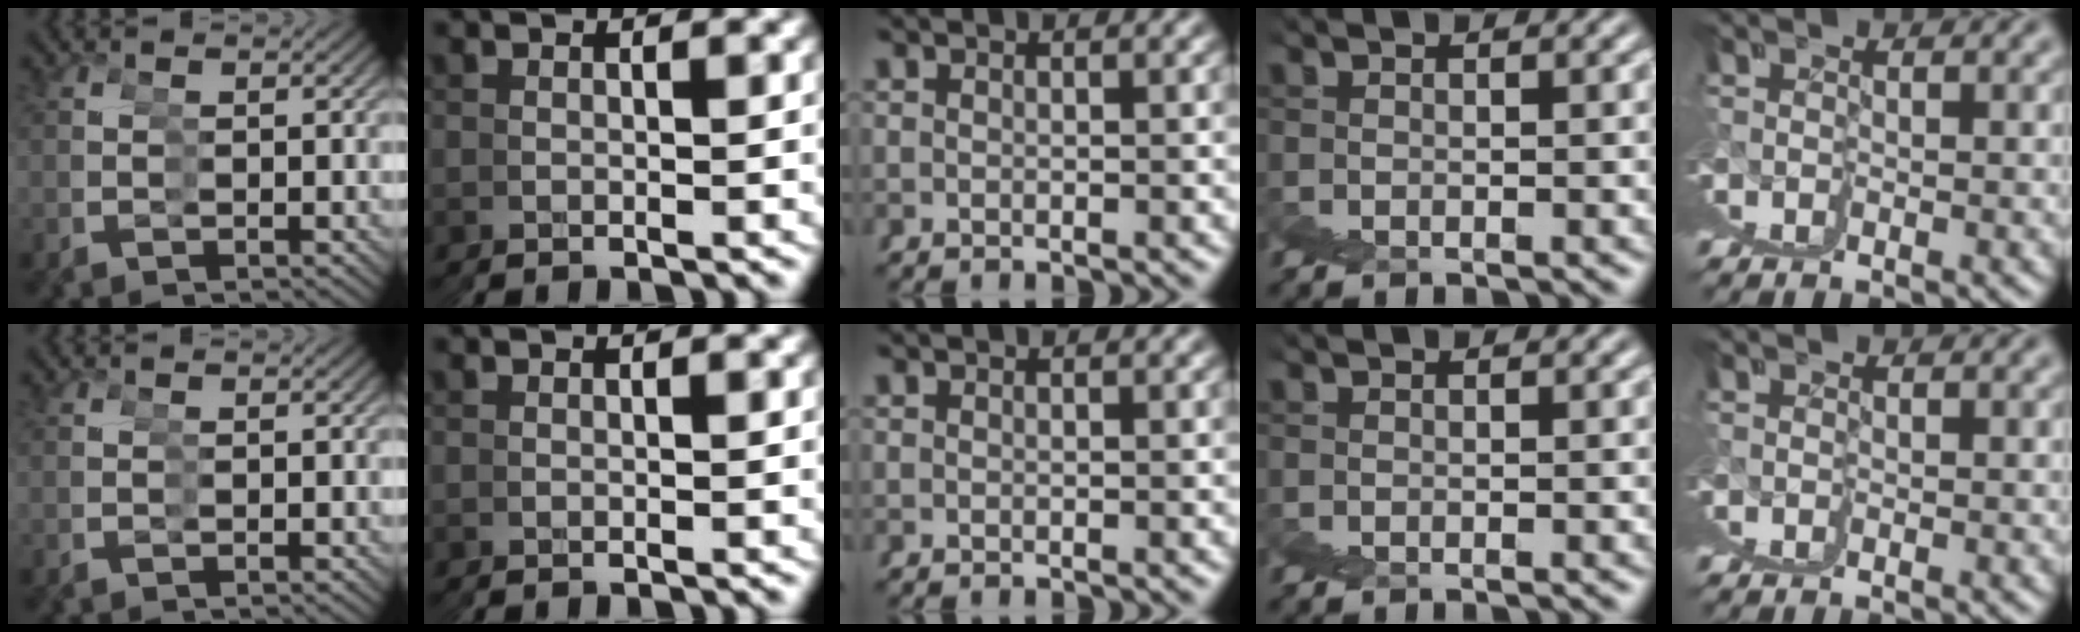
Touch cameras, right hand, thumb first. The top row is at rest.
{"middle": {"total": 1.6, "force": [-0.3, -1.5, -0.4], "torque": [0.019, -0.010, 0.006]}}